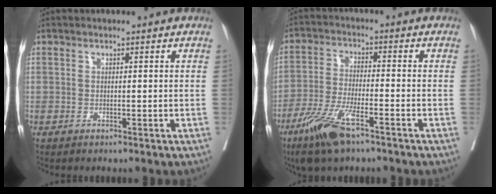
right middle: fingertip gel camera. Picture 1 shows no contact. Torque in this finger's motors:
{"motor_torque": [1.15, -0.99, 0.51, 0.18]}